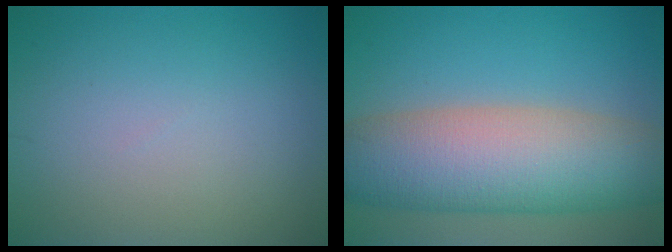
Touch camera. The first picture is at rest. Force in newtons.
{"total": 11.1, "press": 11.1, "slide": 0.6}